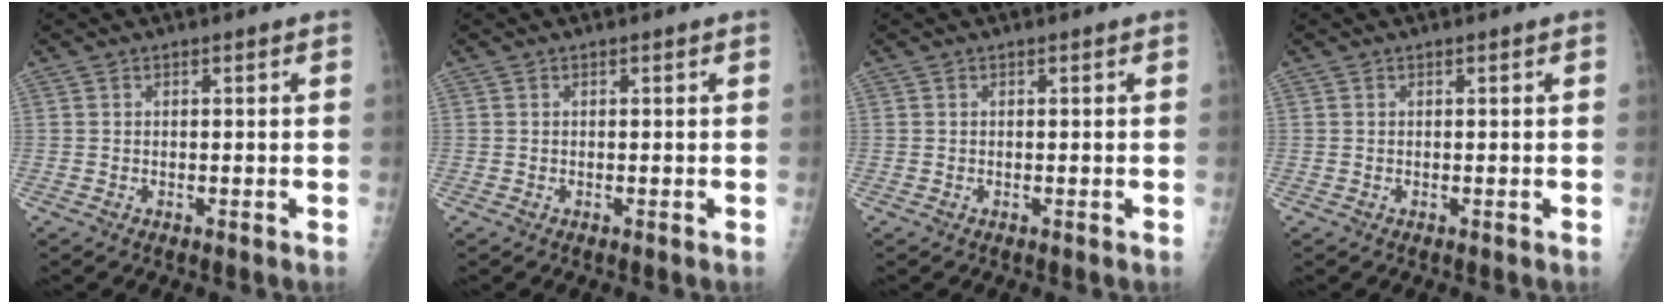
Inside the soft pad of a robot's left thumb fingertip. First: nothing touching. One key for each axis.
{"total": 0.0}
{"total": 0.0}
{"total": 0.0}